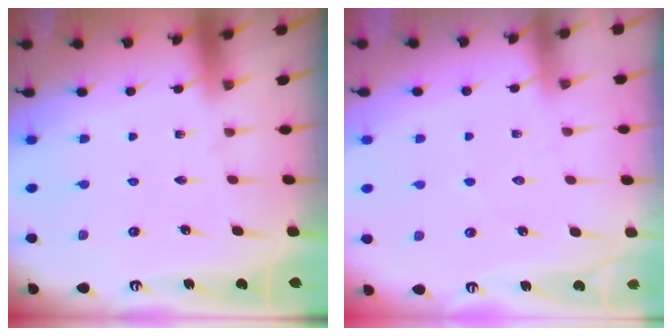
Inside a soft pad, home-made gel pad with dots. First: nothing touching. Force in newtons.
{"total": 2.9, "press": 2.8, "slide": 0.3}